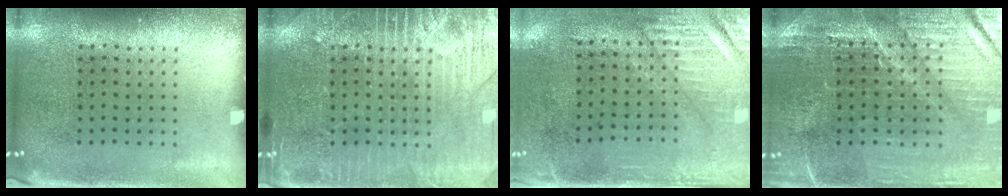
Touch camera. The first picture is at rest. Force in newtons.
{"total": 4.7, "press": 4.6, "slide": 0.6}
{"total": 2.9, "press": 2.5, "slide": 1.5}
{"total": 3.4, "press": 3.3, "slide": 0.4}